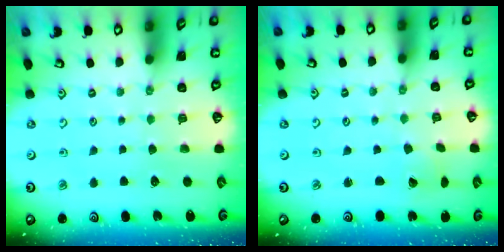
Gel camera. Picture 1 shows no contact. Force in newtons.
{"total": 0.6, "press": 0.6, "slide": 0.1}